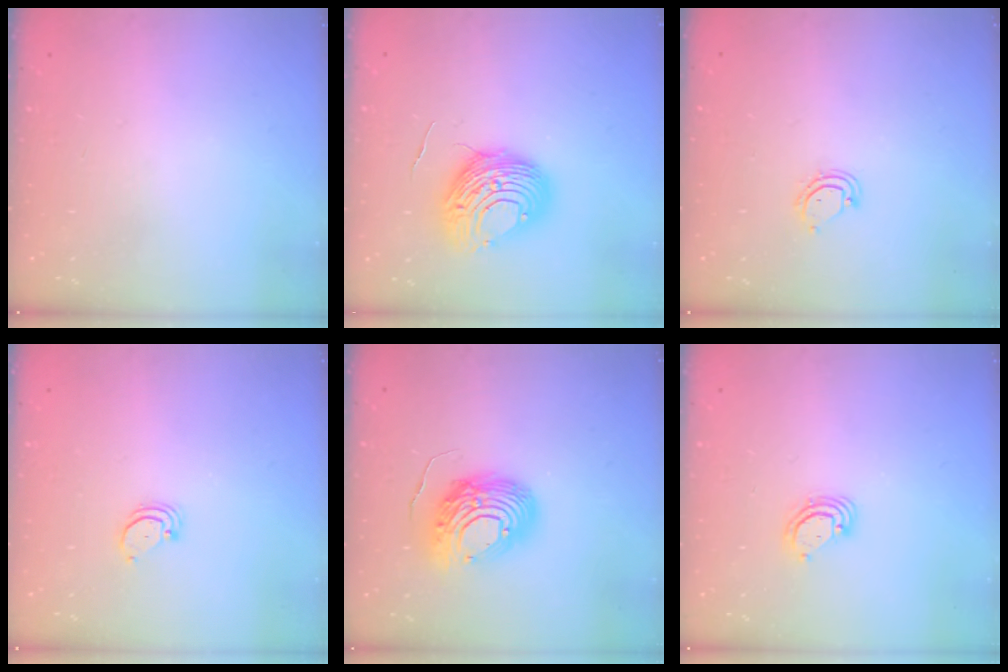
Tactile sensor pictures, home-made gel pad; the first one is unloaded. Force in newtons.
{"total": 11.2, "press": 11.2, "slide": 1.2}
{"total": 5.2, "press": 5.2, "slide": 0.2}
{"total": 2.0, "press": 2.0, "slide": 0.2}
{"total": 13.4, "press": 13.4, "slide": 1.3}
{"total": 3.7, "press": 3.7, "slide": 0.3}